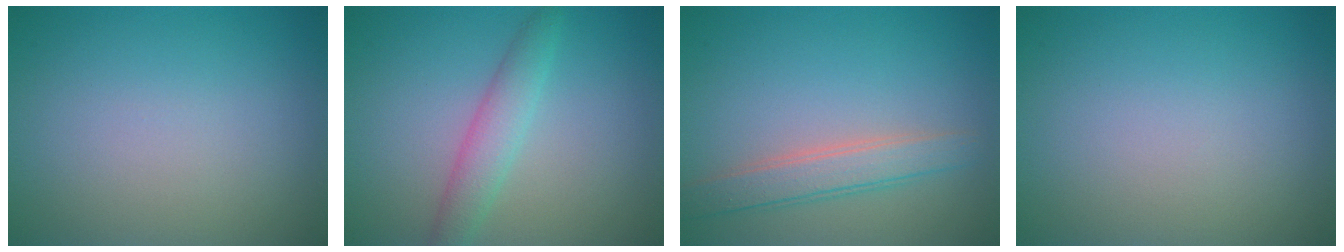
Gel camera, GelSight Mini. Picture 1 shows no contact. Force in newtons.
{"total": 2.8, "press": 2.8, "slide": 0.2}
{"total": 3.0, "press": 3.0, "slide": 0.2}
{"total": 0.0}